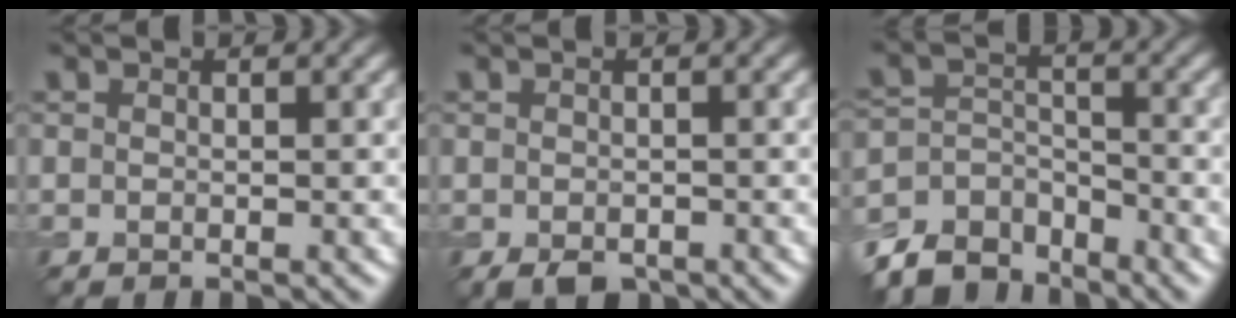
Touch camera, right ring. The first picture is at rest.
{"total": 1.7, "force": [-1.1, 1.0, 1.0], "torque": [-0.017, -0.007, -0.018]}
{"total": 6.0, "force": [-5.1, 2.8, 1.5], "torque": [-0.023, -0.005, -0.097]}